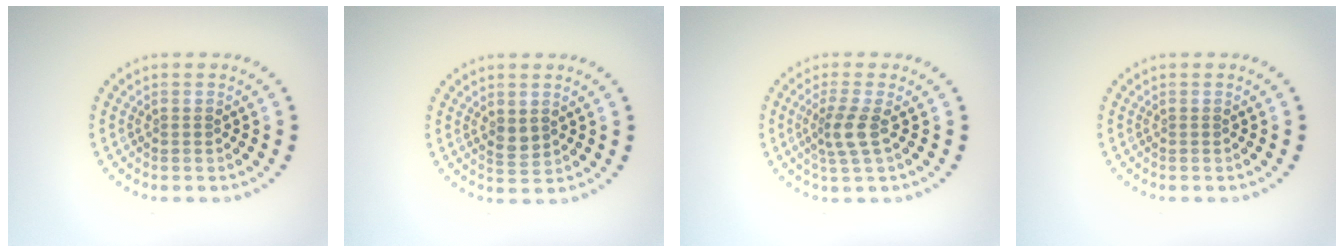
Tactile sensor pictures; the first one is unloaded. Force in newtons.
{"total": 1.5, "press": 1.4, "slide": 0.5}
{"total": 2.5, "press": 2.0, "slide": 1.6}
{"total": 0.0}